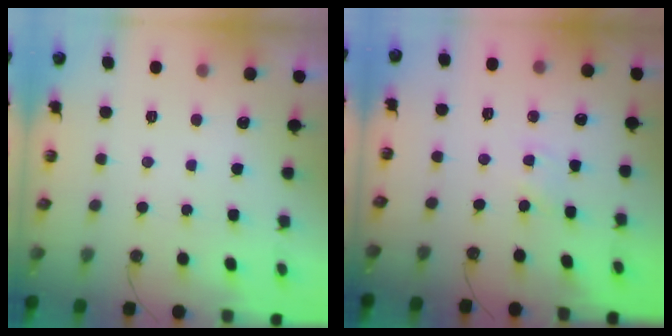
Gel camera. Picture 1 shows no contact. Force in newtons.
{"total": 1.7, "press": 1.7, "slide": 0.2}